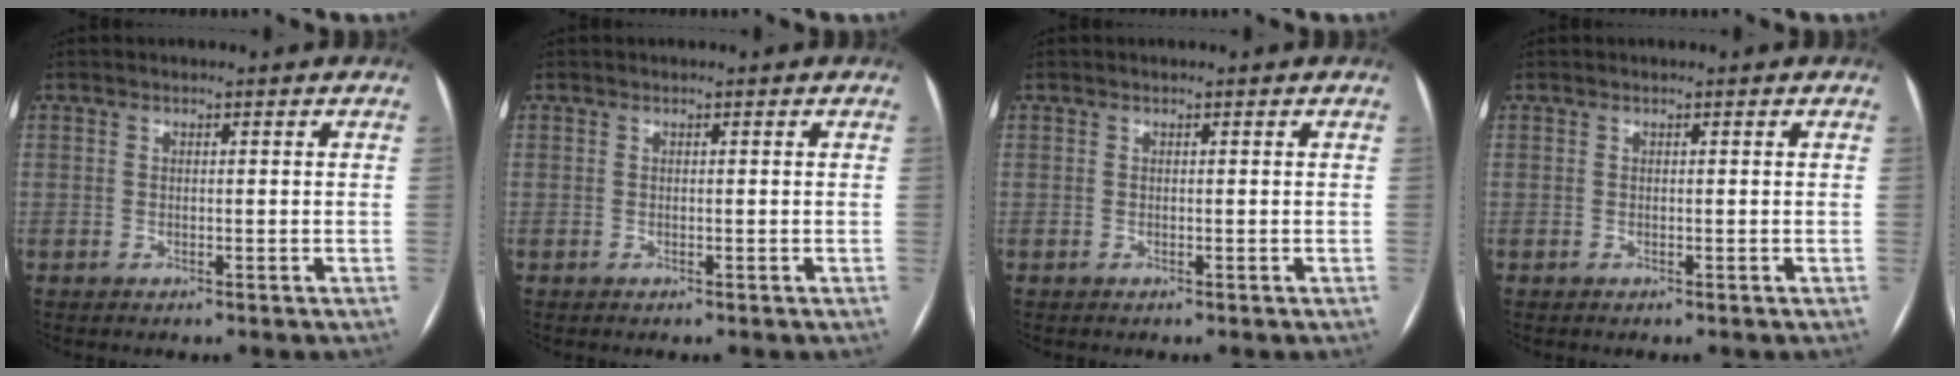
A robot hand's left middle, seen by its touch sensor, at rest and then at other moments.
{"total": 0.0}
{"total": 0.0}
{"total": 0.0}